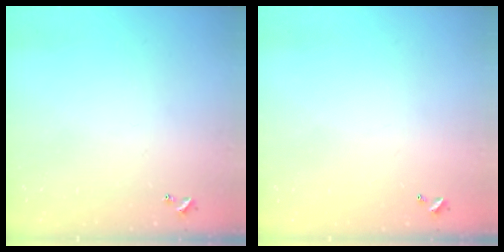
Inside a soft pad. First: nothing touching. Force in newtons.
{"total": 2.7, "press": 2.7, "slide": 0.1}